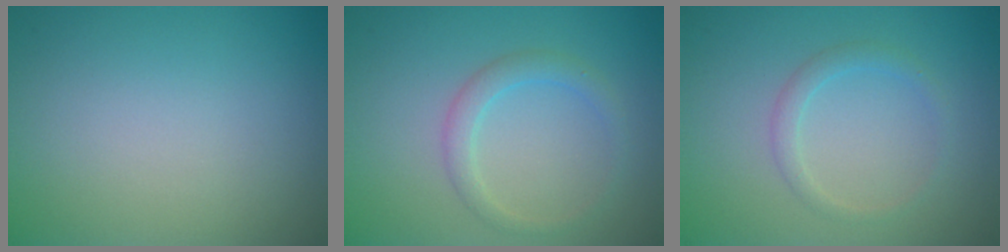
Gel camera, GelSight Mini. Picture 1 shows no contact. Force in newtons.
{"total": 2.0, "press": 2.0, "slide": 0.0}
{"total": 1.5, "press": 1.5, "slide": 0.1}